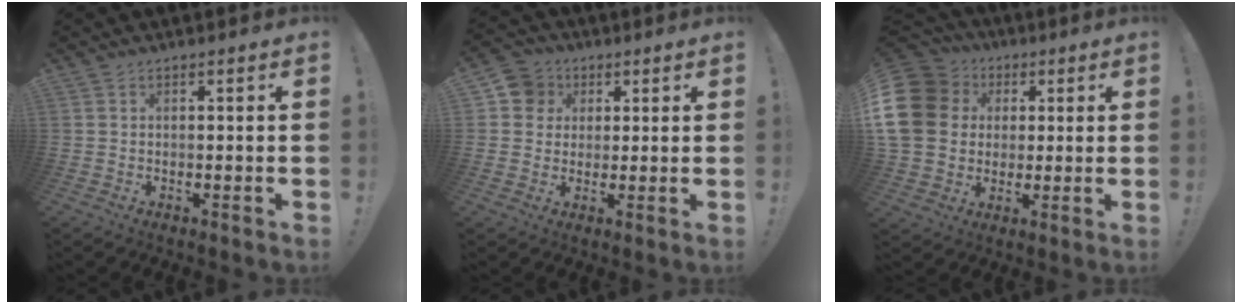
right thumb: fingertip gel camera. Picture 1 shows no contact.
{"total": 8.0, "force": [2.3, 7.3, 2.0], "torque": [-0.033, -0.002, 0.049]}
{"total": 17.7, "force": [3.1, 14.9, 9.2], "torque": [-0.169, 0.005, 0.069]}